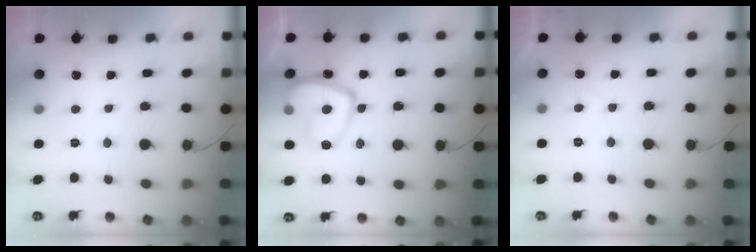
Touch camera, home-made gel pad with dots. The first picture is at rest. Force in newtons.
{"total": 15.0, "press": 14.9, "slide": 1.3}
{"total": 0.7, "press": 0.5, "slide": 0.5}